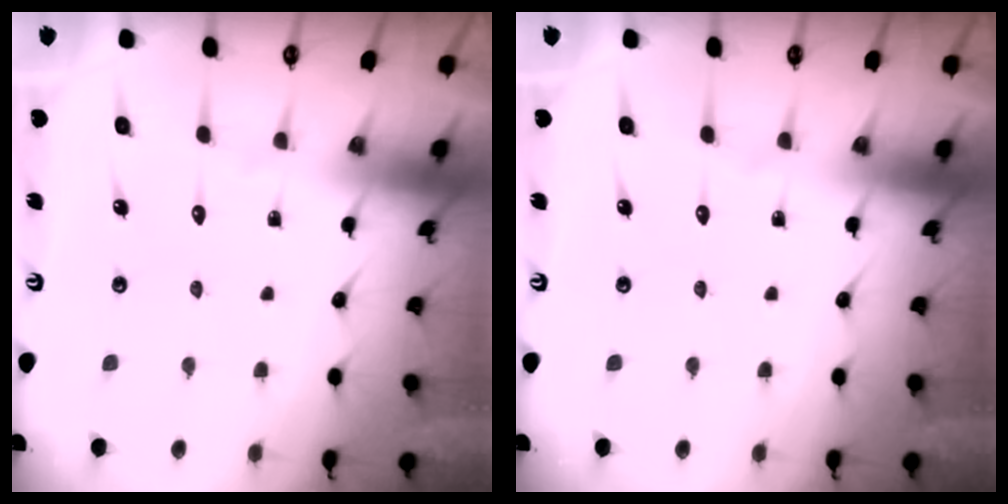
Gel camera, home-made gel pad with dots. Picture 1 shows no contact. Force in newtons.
{"total": 0.0}